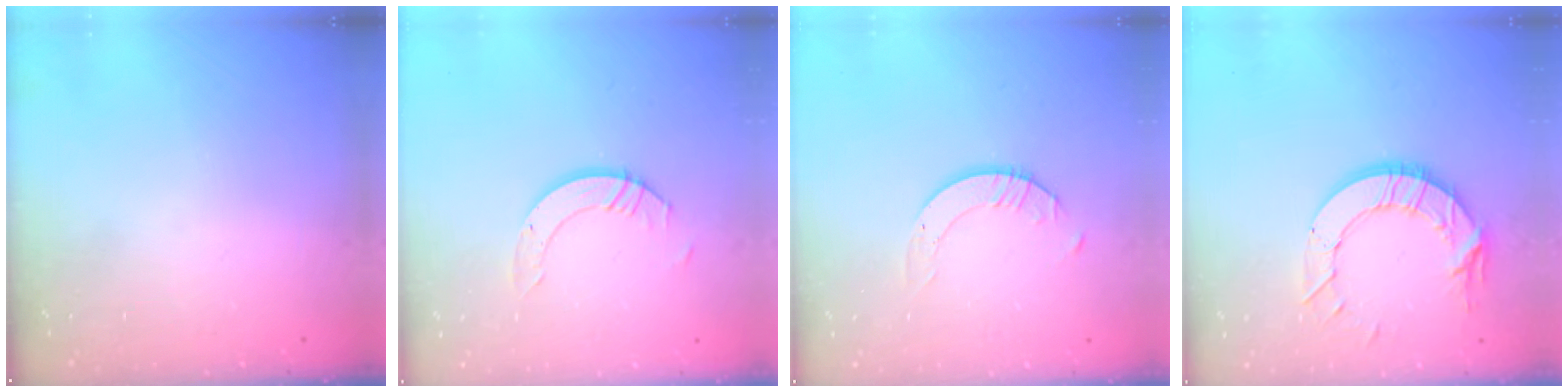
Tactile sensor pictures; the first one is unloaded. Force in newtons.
{"total": 6.0, "press": 6.0, "slide": 0.4}
{"total": 2.7, "press": 2.7, "slide": 0.2}
{"total": 12.2, "press": 12.2, "slide": 0.7}